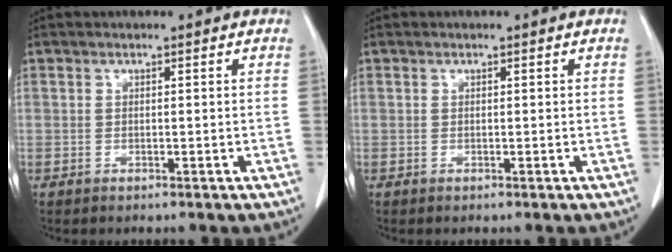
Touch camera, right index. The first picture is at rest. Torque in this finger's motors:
{"motor_torque": [-0.04, 0.01, 0.02, 0.01]}